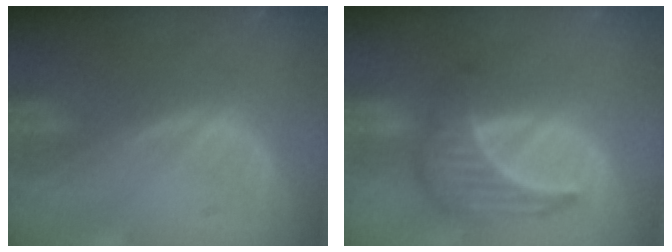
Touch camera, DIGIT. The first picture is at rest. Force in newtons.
{"total": 6.4, "press": 6.2, "slide": 1.4}